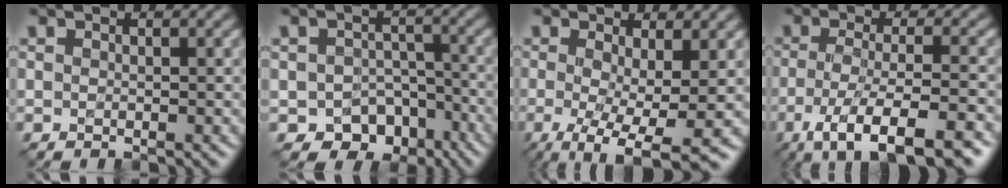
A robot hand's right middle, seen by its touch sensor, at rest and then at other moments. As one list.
[{"total": 6.6, "force": [-3.9, 4.7, 2.4], "torque": [-0.017, -0.012, -0.046]}, {"total": 6.8, "force": [-1.4, 1.7, 6.4], "torque": [-0.109, -0.016, -0.018]}, {"total": 8.4, "force": [-4.4, 2.1, 6.8], "torque": [-0.114, -0.007, -0.077]}]